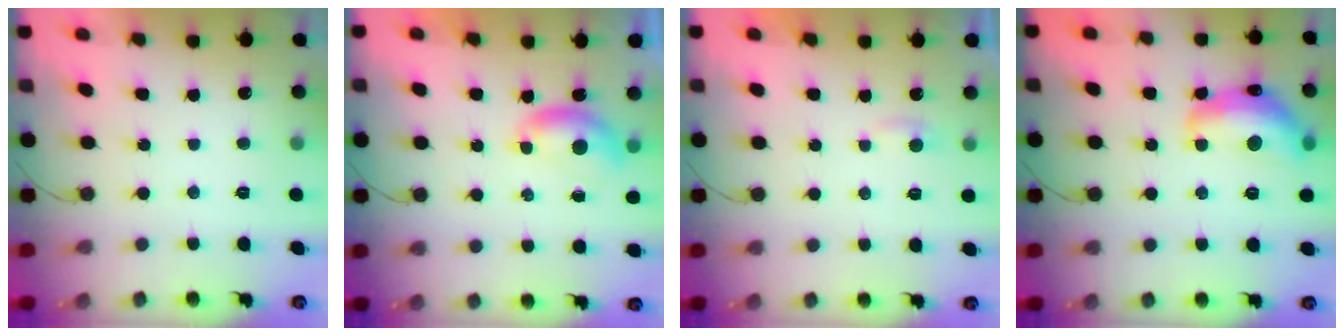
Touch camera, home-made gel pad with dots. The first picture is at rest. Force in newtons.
{"total": 5.2, "press": 5.2, "slide": 0.7}
{"total": 2.3, "press": 2.3, "slide": 0.2}
{"total": 14.8, "press": 14.8, "slide": 1.1}